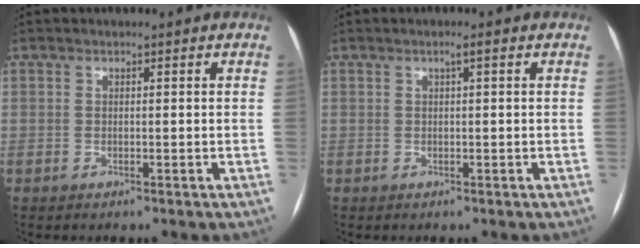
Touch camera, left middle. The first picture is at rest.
{"total": 0.9, "force": [0.3, -0.1, 0.8], "torque": [-0.013, 0.002, 0.005]}